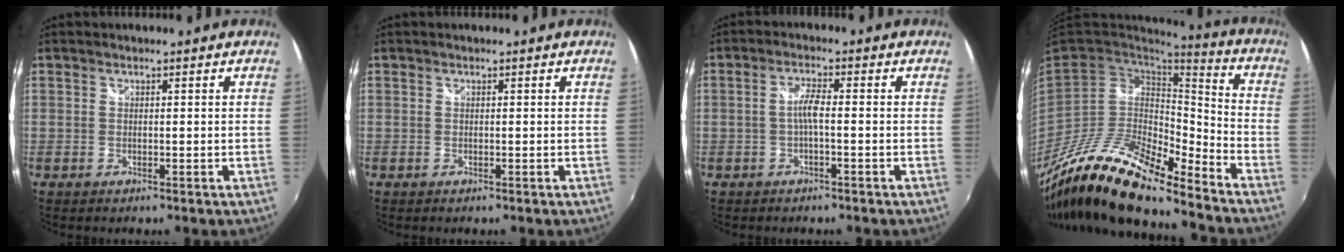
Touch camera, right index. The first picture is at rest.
{"total": 0.0}
{"total": 2.9, "force": [-0.7, 0.3, 2.8], "torque": [-0.056, 0.006, -0.014]}
{"total": 22.5, "force": [-17.4, 5.5, 13.1], "torque": [-0.241, -0.037, -0.320]}